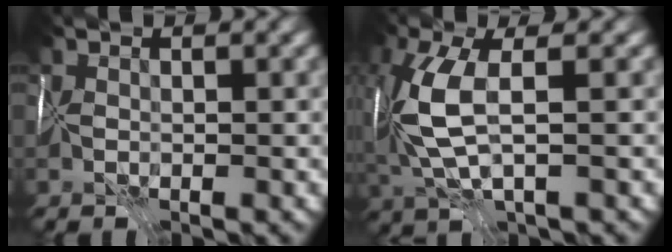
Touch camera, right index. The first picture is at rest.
{"total": 6.3, "force": [0.8, 2.4, 5.7], "torque": [-0.154, 0.008, 0.018]}